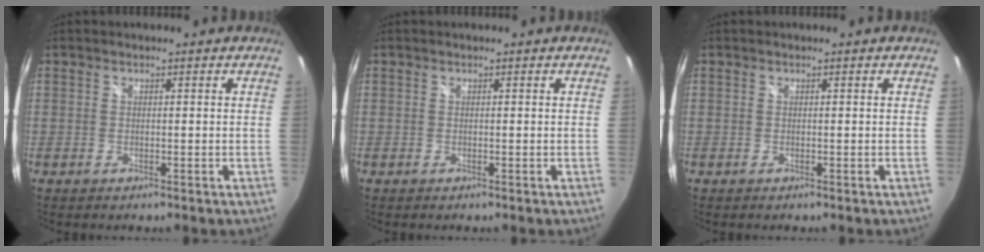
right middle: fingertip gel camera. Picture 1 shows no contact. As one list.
[{"total": 0.0}, {"total": 0.0}]